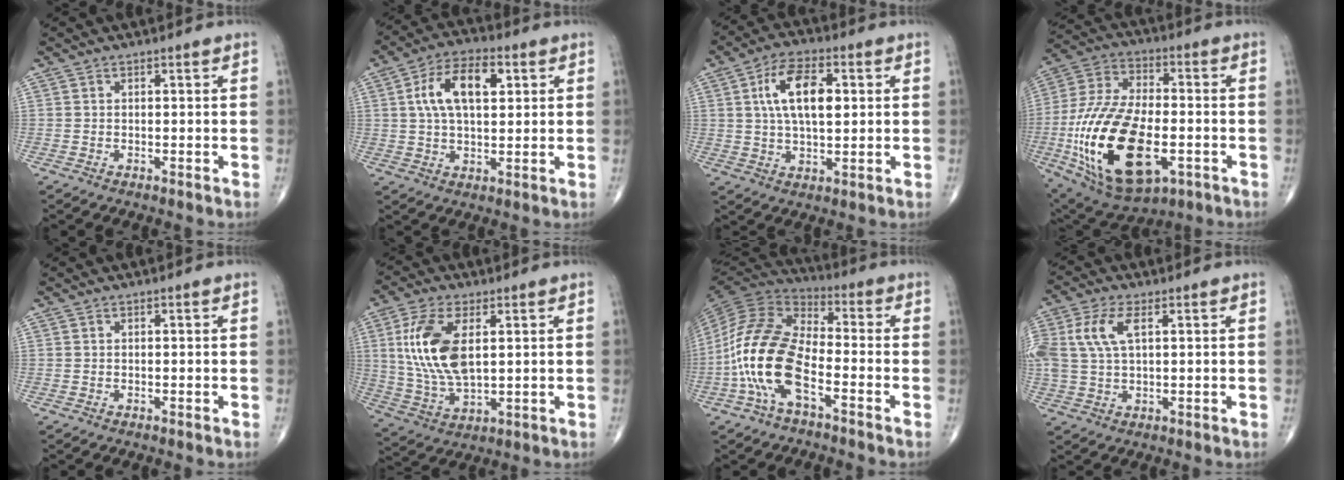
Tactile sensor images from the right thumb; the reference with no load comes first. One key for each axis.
{"total": 11.8, "fx": 3.1, "fy": 6.1, "fz": 9.6, "tx": -0.165, "ty": 0.012, "tz": 0.050}
{"total": 11.6, "fx": 2.5, "fy": 5.7, "fz": 9.8, "tx": -0.164, "ty": 0.004, "tz": 0.040}
{"total": 26.3, "fx": -6.5, "fy": 13.6, "fz": 21.6, "tx": -0.441, "ty": 0.002, "tz": -0.097}
{"total": 0.0}
{"total": 13.9, "fx": 3.0, "fy": 6.8, "fz": 11.8, "tx": -0.243, "ty": -0.011, "tz": 0.065}
{"total": 16.2, "fx": -5.5, "fy": 7.2, "fz": 13.4, "tx": -0.280, "ty": 0.039, "tz": -0.112}
{"total": 8.5, "fx": 2.5, "fy": 4.1, "fz": 7.0, "tx": -0.173, "ty": 0.011, "tz": 0.050}